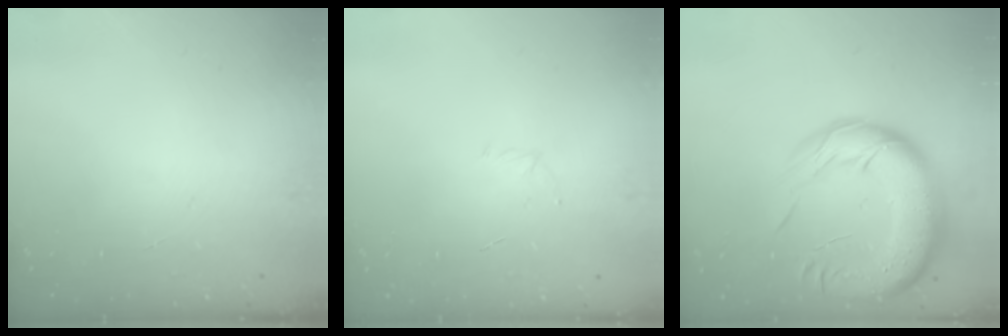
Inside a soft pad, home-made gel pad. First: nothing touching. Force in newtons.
{"total": 2.7, "press": 2.6, "slide": 0.7}
{"total": 27.0, "press": 26.3, "slide": 6.1}